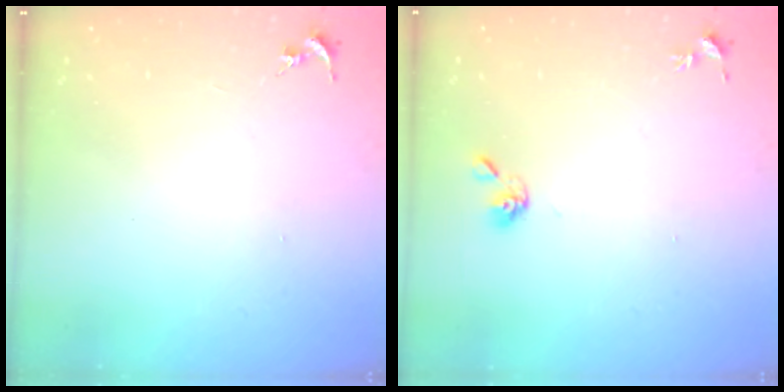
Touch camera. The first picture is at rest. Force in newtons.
{"total": 5.2, "press": 5.1, "slide": 0.6}